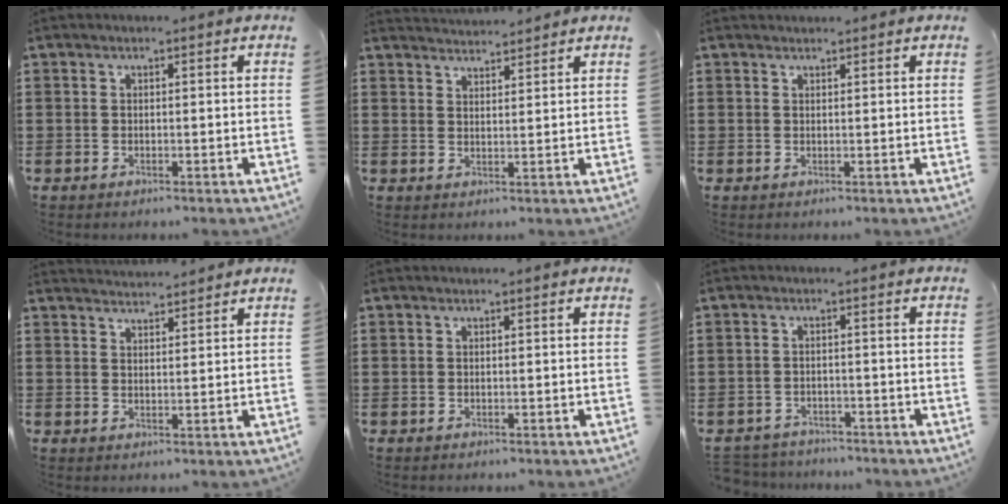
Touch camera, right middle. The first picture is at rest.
{"total": 2.8, "force": [2.8, 0.1, -0.3], "torque": [-0.003, -0.006, 0.053]}
{"total": 0.8, "force": [0.8, 0.2, -0.1], "torque": [-0.001, -0.001, 0.016]}
{"total": 2.4, "force": [2.4, 0.0, -0.2], "torque": [-0.004, -0.003, 0.046]}
{"total": 0.0}
{"total": 2.7, "force": [-2.6, 0.6, -0.3], "torque": [-0.002, 0.000, -0.059]}